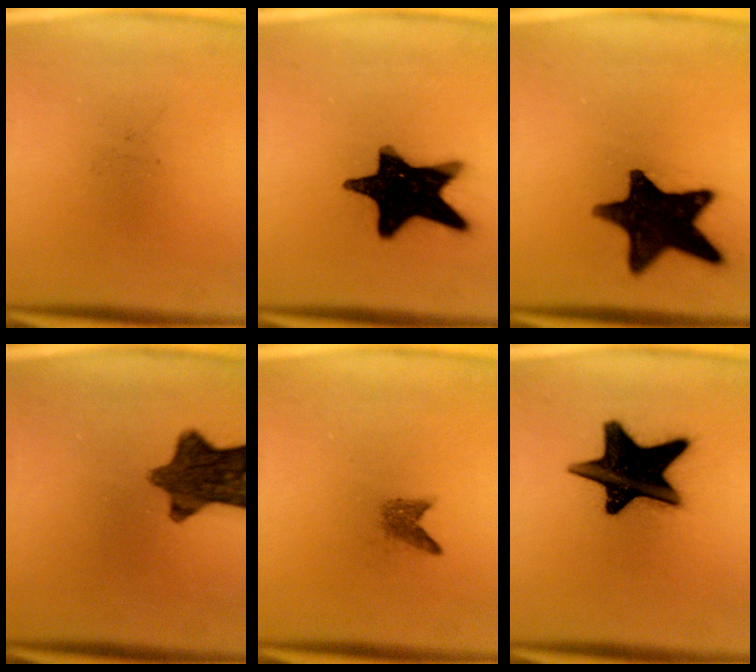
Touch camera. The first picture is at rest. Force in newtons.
{"total": 18.6}
{"total": 16.2}
{"total": 10.8}
{"total": 1.7}
{"total": 19.2}